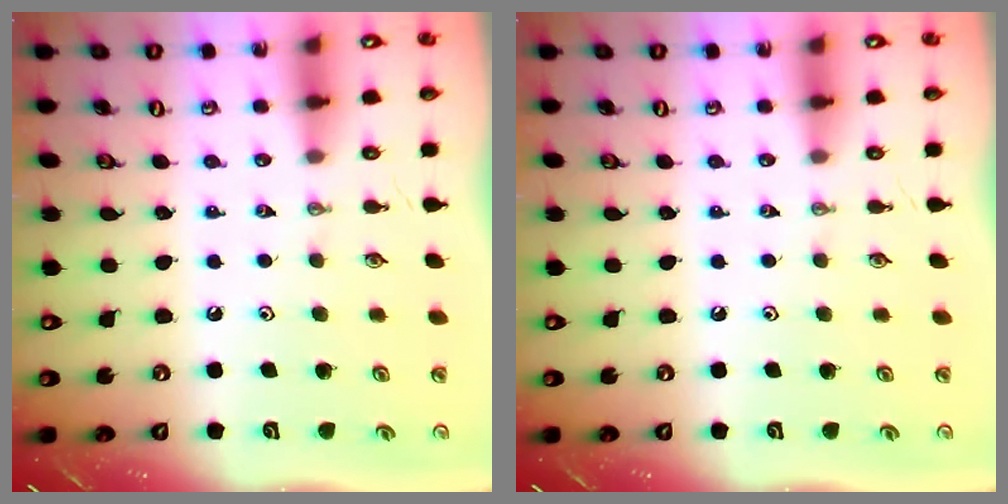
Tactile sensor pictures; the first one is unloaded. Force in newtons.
{"total": 0.0}